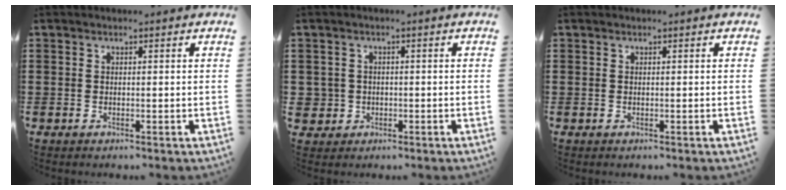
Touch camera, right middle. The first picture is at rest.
{"total": 2.6, "force": [-0.4, 2.5, 0.2], "torque": [-0.017, 0.007, -0.012]}
{"total": 0.0}